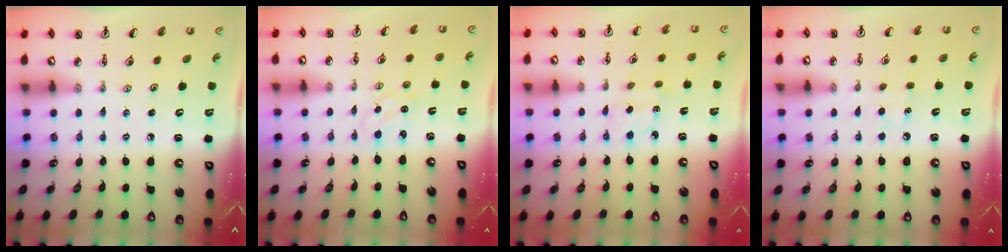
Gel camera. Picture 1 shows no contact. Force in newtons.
{"total": 0.8, "press": 0.7, "slide": 0.2}
{"total": 1.9, "press": 1.9, "slide": 0.3}
{"total": 6.3, "press": 6.3, "slide": 0.8}